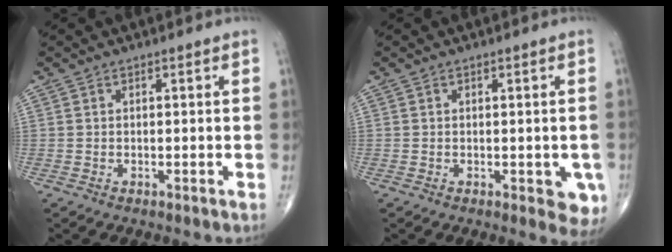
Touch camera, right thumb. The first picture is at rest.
{"total": 4.8, "force": [-1.3, 2.4, 4.0], "torque": [-0.021, -0.004, -0.014]}